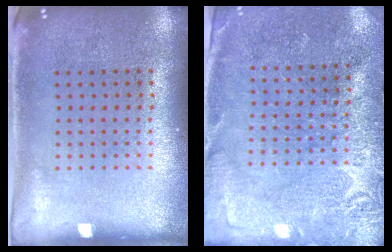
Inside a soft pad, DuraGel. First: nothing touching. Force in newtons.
{"total": 2.7, "press": 2.7, "slide": 0.4}